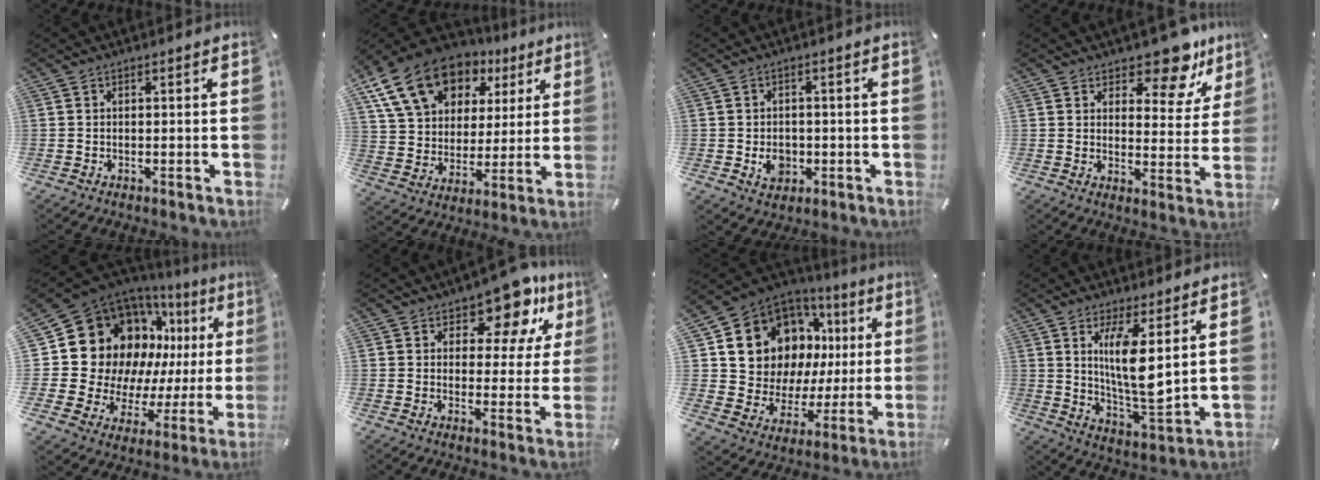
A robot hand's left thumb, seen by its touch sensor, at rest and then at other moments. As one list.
[{"total": 18.2, "force": [9.7, 12.8, 8.7], "torque": [-0.175, -0.030, 0.179]}, {"total": 5.1, "force": [-1.1, 4.2, 2.7], "torque": [-0.036, -0.001, -0.019]}, {"total": 11.9, "force": [9.1, 5.1, 5.8], "torque": [-0.057, -0.074, 0.154]}, {"total": 21.0, "force": [8.1, 16.5, 10.3], "torque": [-0.170, -0.076, 0.179]}, {"total": 12.6, "force": [9.2, 5.7, 6.4], "torque": [-0.087, -0.064, 0.160]}, {"total": 14.3, "force": [7.3, 10.6, 6.2], "torque": [-0.124, -0.062, 0.146]}, {"total": 11.7, "force": [4.3, 3.4, 10.4], "torque": [-0.205, -0.039, 0.068]}]